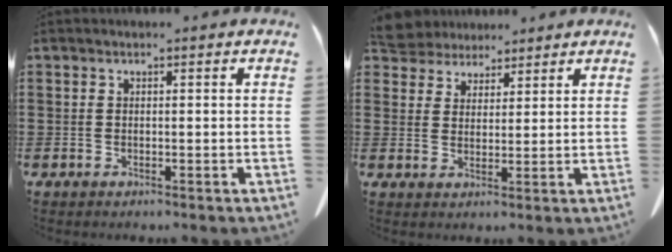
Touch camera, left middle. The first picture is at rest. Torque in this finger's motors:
{"motor_torque": [0.74, 0.26, 0.06, 0.01]}